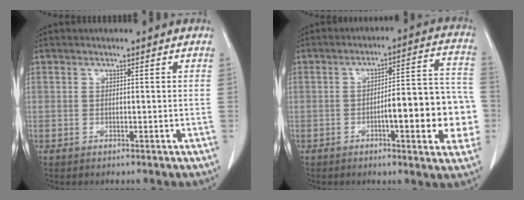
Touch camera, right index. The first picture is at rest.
{"total": 13.5, "force": [-3.2, 2.9, 12.8], "torque": [-0.158, 0.028, -0.042]}